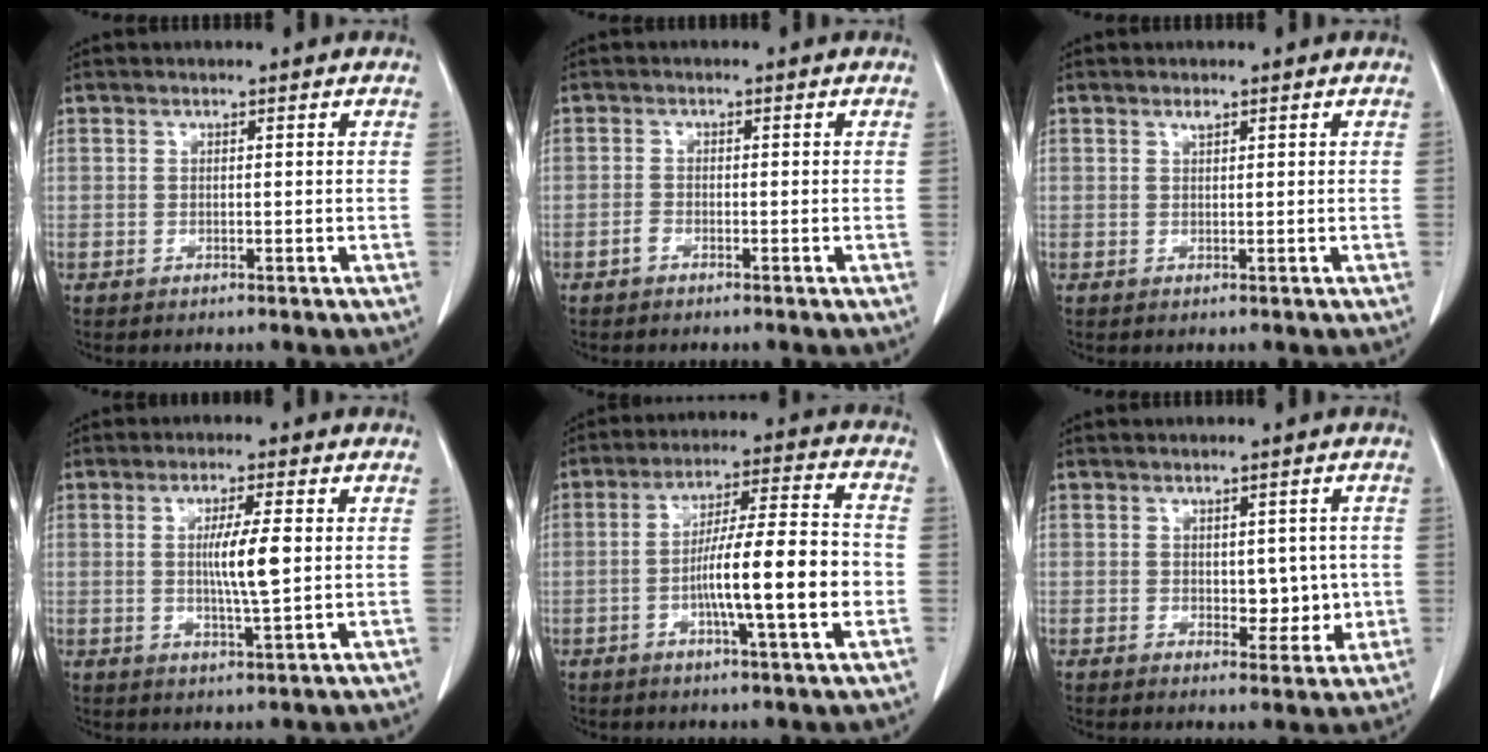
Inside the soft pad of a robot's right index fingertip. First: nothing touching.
{"total": 0.9, "force": [-0.7, 0.4, 0.5], "torque": [-0.016, -0.001, -0.013]}
{"total": 0.7, "force": [0.6, 0.2, 0.3], "torque": [-0.005, 0.000, 0.010]}
{"total": 6.1, "force": [0.4, 0.1, 6.1], "torque": [-0.109, -0.007, 0.007]}
{"total": 13.7, "force": [-2.9, 0.7, 13.3], "torque": [-0.217, 0.009, -0.048]}
{"total": 4.7, "force": [0.1, 2.9, 3.7], "torque": [-0.034, 0.003, 0.013]}